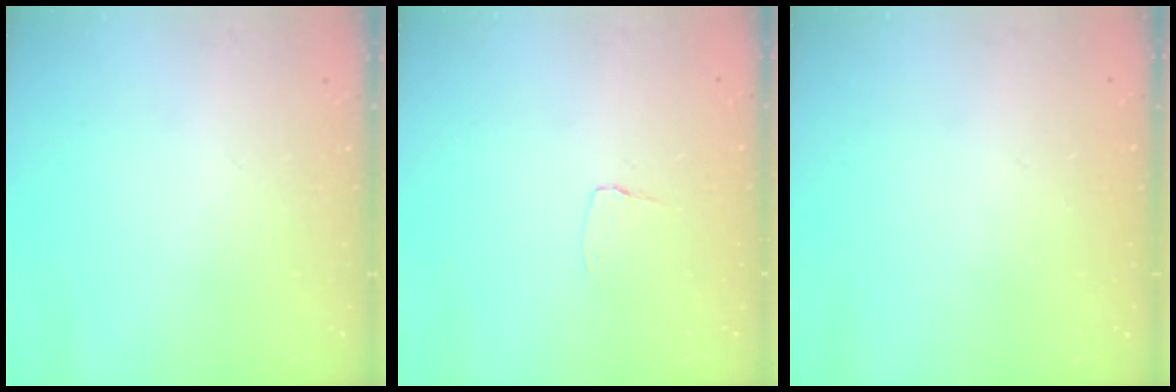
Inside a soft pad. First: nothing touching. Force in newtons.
{"total": 2.9, "press": 2.9, "slide": 0.3}
{"total": 0.0}